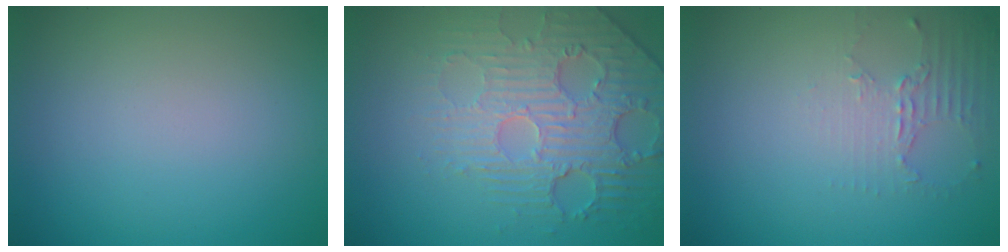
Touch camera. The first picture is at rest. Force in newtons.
{"total": 4.4, "press": 4.0, "slide": 1.7}
{"total": 2.2, "press": 1.6, "slide": 1.5}